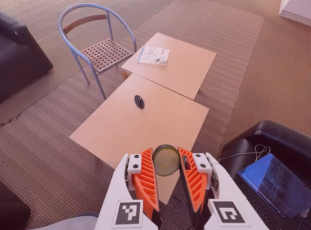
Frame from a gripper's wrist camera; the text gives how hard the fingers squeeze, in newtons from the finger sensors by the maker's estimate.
{"total": 11.3, "left": 11.7, "right": 11.0}